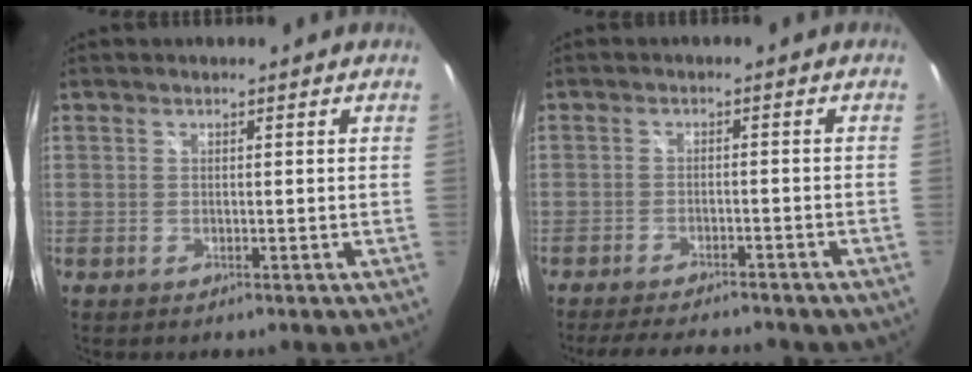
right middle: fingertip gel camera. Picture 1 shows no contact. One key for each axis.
{"total": 12.4, "fx": -10.4, "fy": 3.3, "fz": 5.9, "tx": -0.118, "ty": -0.019, "tz": -0.146}